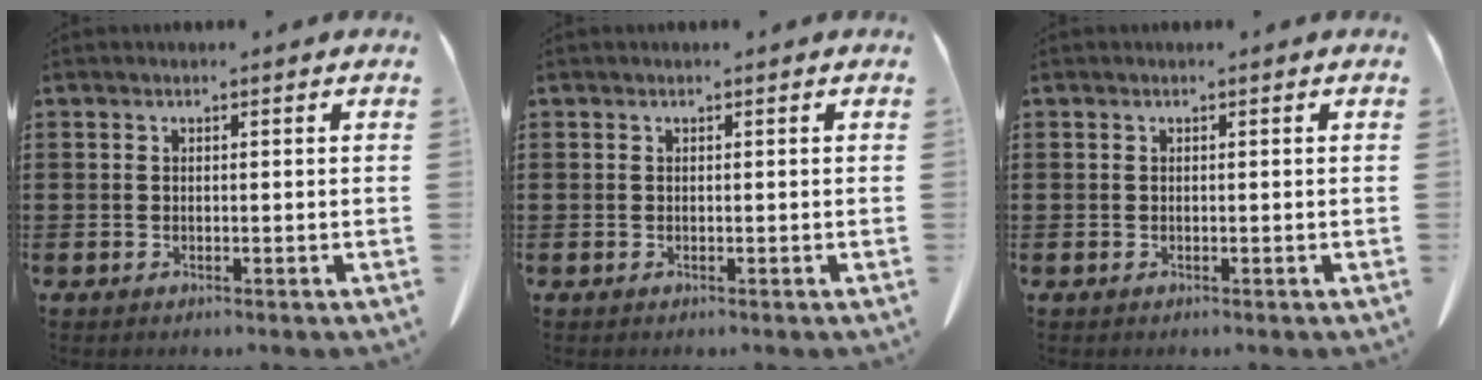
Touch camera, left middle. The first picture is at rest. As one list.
[{"total": 0.0}, {"total": 0.0}]